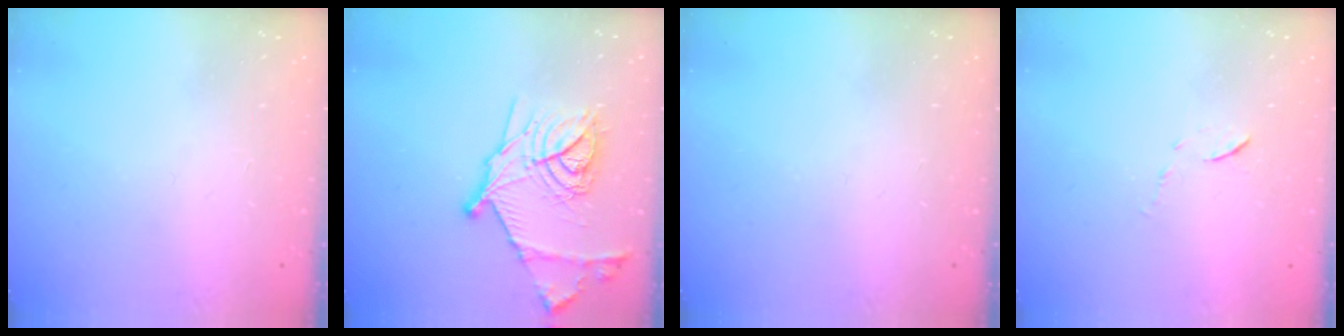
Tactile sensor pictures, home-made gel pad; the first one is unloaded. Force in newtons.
{"total": 18.8, "press": 18.8, "slide": 1.3}
{"total": 0.0}
{"total": 5.3, "press": 5.2, "slide": 0.4}